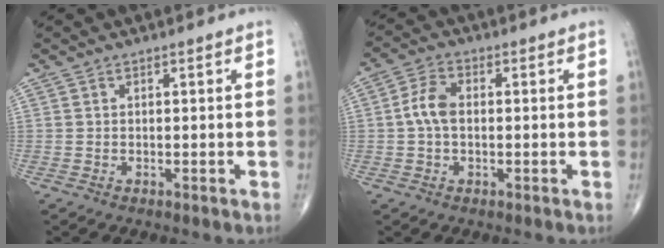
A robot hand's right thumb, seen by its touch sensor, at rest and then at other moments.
{"total": 5.1, "force": [-0.1, 3.2, 4.0], "torque": [-0.083, 0.015, -0.009]}